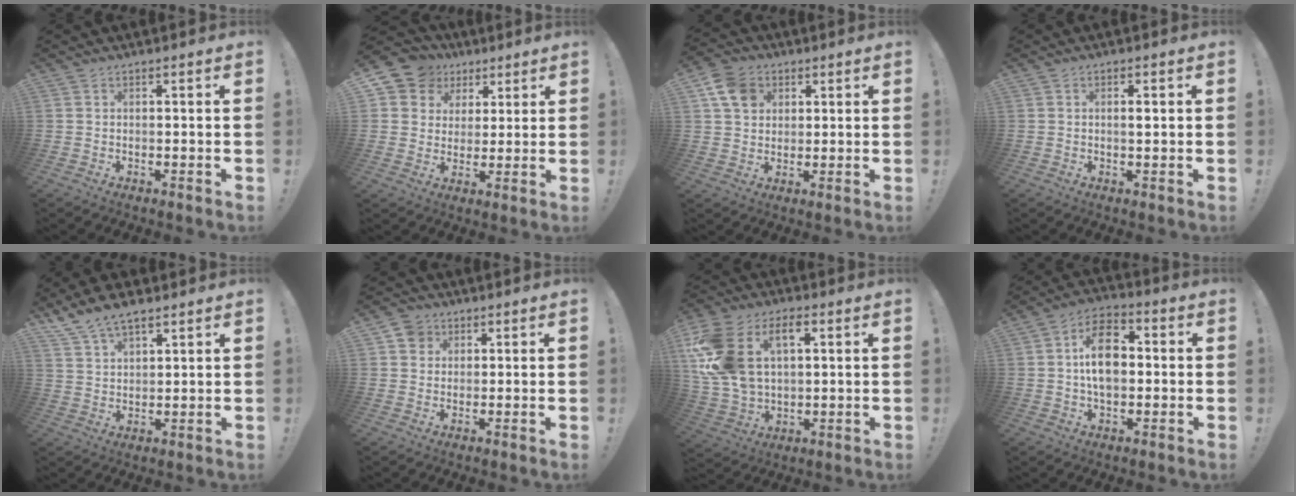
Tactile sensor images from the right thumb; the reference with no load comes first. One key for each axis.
{"total": 9.3, "fx": 4.3, "fy": 7.9, "fz": 2.0, "tx": -0.033, "ty": -0.027, "tz": 0.087}
{"total": 9.6, "fx": 4.0, "fy": 7.5, "fz": 4.5, "tx": -0.071, "ty": -0.007, "tz": 0.082}
{"total": 1.4, "fx": 0.3, "fy": 0.2, "fz": 1.4, "tx": -0.014, "ty": -0.005, "tz": 0.000}
{"total": 7.6, "fx": 5.9, "fy": 3.1, "fz": 3.8, "tx": -0.076, "ty": -0.025, "tz": 0.113}
{"total": 4.9, "fx": 2.0, "fy": 4.2, "fz": 1.3, "tx": -0.017, "ty": 0.000, "tz": 0.039}
{"total": 18.9, "fx": 6.1, "fy": 12.2, "fz": 13.0, "tx": -0.263, "ty": -0.018, "tz": 0.108}
{"total": 12.6, "fx": 0.4, "fy": 8.3, "fz": 9.5, "tx": -0.159, "ty": 0.011, "tz": 0.008}